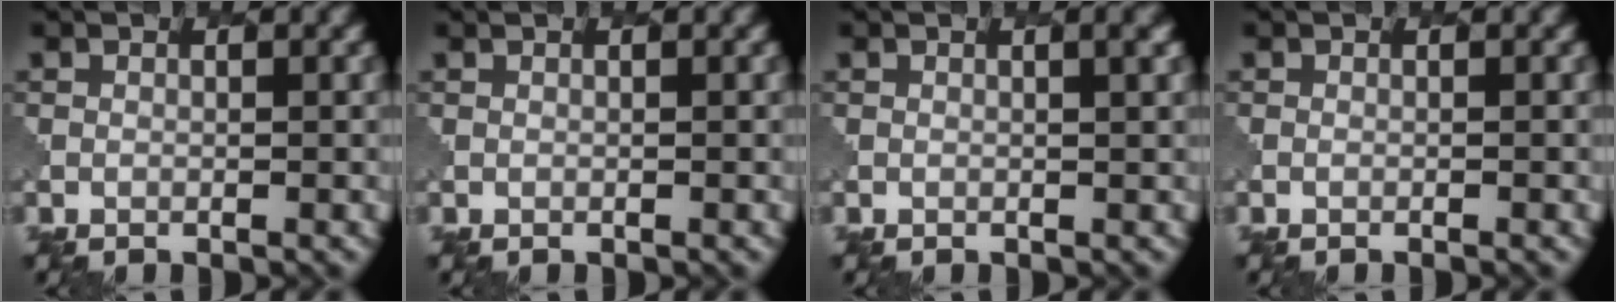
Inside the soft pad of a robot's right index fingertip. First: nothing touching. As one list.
[{"total": 0.6, "force": [0.4, 0.2, 0.4], "torque": [-0.003, -0.003, 0.004]}, {"total": 1.4, "force": [0.5, 0.5, 1.2], "torque": [-0.009, -0.001, 0.004]}, {"total": 0.0}]